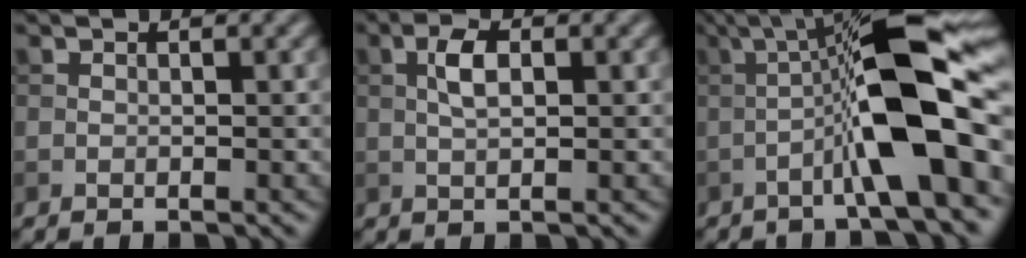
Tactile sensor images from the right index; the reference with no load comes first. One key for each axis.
{"total": 2.6, "fx": 0.4, "fy": 1.0, "fz": 2.4, "tx": -0.049, "ty": 0.005, "tz": 0.004}
{"total": 11.4, "fx": -2.2, "fy": 1.8, "fz": 11.0, "tx": -0.172, "ty": 0.028, "tz": -0.042}